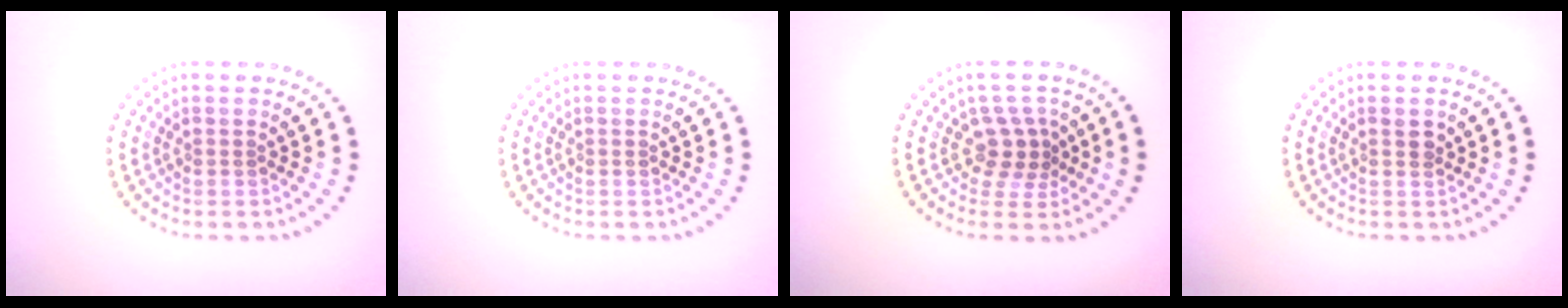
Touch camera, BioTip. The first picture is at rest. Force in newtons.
{"total": 0.0}
{"total": 2.8, "press": 2.2, "slide": 1.7}
{"total": 1.3, "press": 1.2, "slide": 0.4}